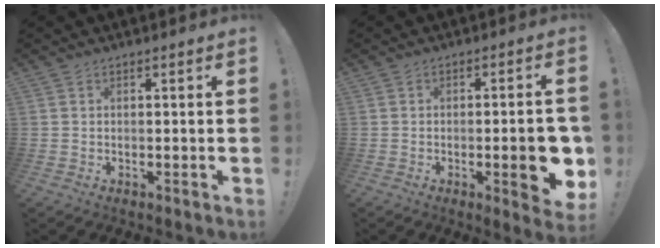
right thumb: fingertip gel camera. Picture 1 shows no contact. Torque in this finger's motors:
{"motor_torque": [0.51, 0.40, 1.49, -0.48, 0.33]}